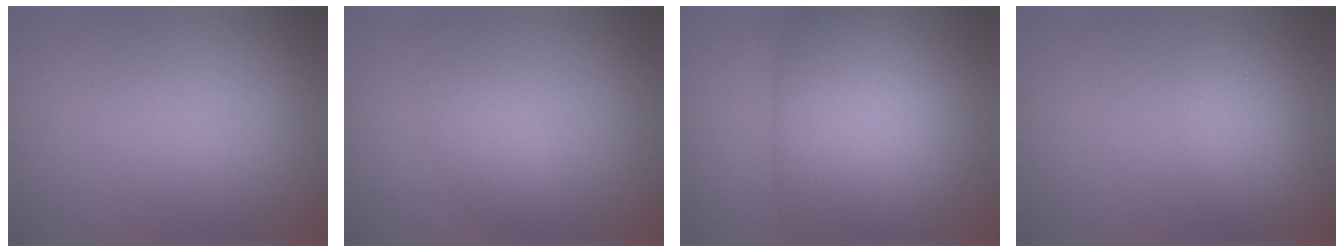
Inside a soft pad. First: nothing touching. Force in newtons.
{"total": 1.7, "press": 1.7, "slide": 0.0}
{"total": 11.3, "press": 11.3, "slide": 0.3}
{"total": 2.8, "press": 2.8, "slide": 0.0}